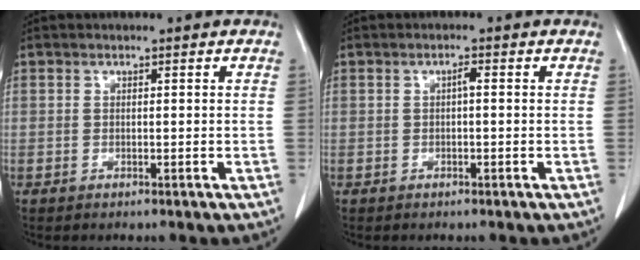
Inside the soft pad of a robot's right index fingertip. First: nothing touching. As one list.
[{"total": 1.0, "force": [0.0, 0.2, 1.0], "torque": [-0.016, 0.003, 0.000]}]